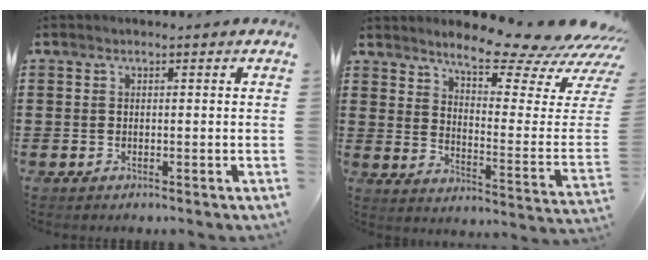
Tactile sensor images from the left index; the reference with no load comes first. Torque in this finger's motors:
{"motor_torque": [2.14, 0.00, 0.80, 0.12]}